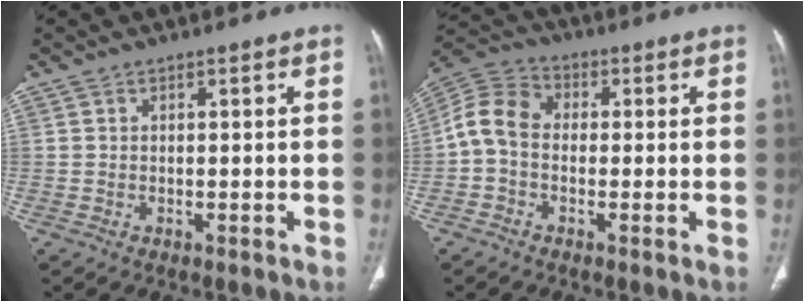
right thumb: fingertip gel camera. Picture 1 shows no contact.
{"total": 8.3, "force": [-0.6, 6.2, 5.5], "torque": [-0.097, 0.026, -0.028]}